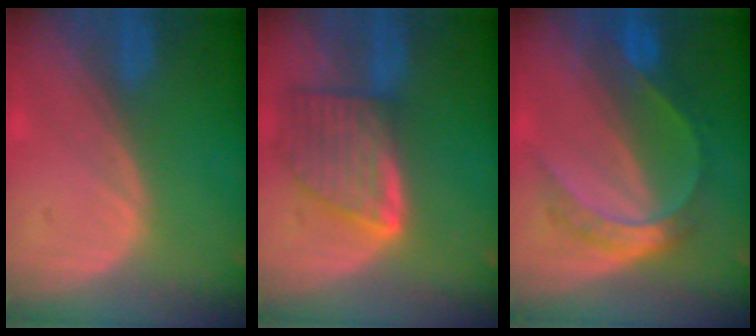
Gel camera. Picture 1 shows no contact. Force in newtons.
{"total": 8.0, "press": 7.2, "slide": 3.5}
{"total": 6.1, "press": 6.1, "slide": 0.3}